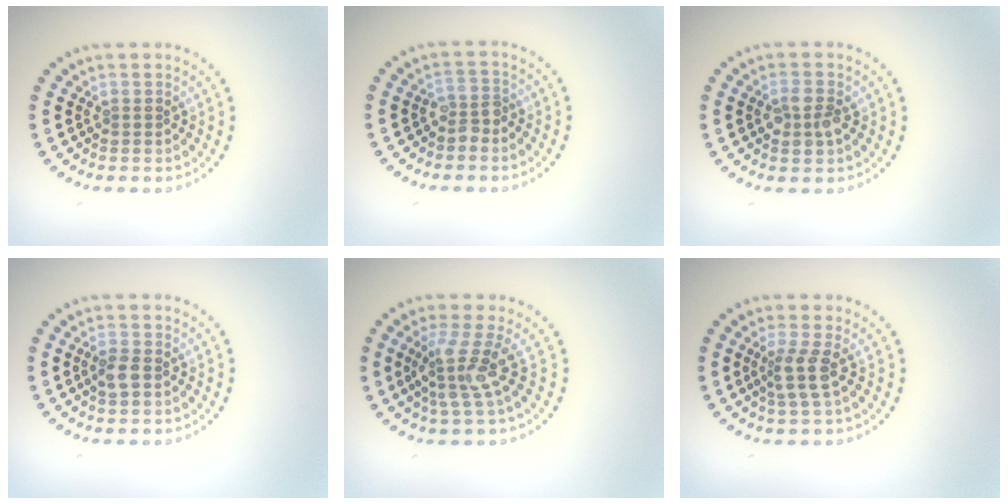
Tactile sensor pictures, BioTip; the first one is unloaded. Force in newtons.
{"total": 1.8, "press": 1.6, "slide": 0.8}
{"total": 2.4, "press": 2.4, "slide": 0.1}
{"total": 1.8, "press": 1.8, "slide": 0.3}
{"total": 3.5, "press": 2.6, "slide": 2.3}
{"total": 2.3, "press": 1.8, "slide": 1.4}